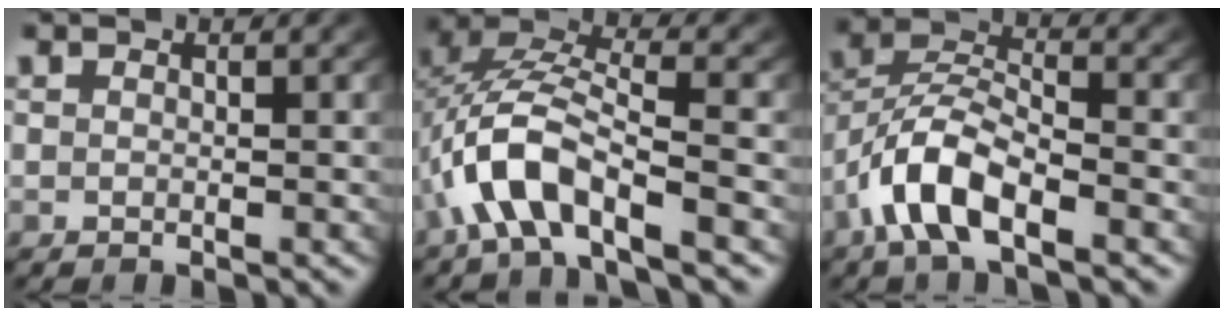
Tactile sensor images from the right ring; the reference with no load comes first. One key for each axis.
{"total": 7.8, "fx": -0.4, "fy": 5.4, "fz": 5.6, "tx": -0.138, "ty": 0.000, "tz": -0.017}
{"total": 5.8, "fx": -2.0, "fy": 3.4, "fz": 4.3, "tx": -0.097, "ty": -0.014, "tz": -0.037}